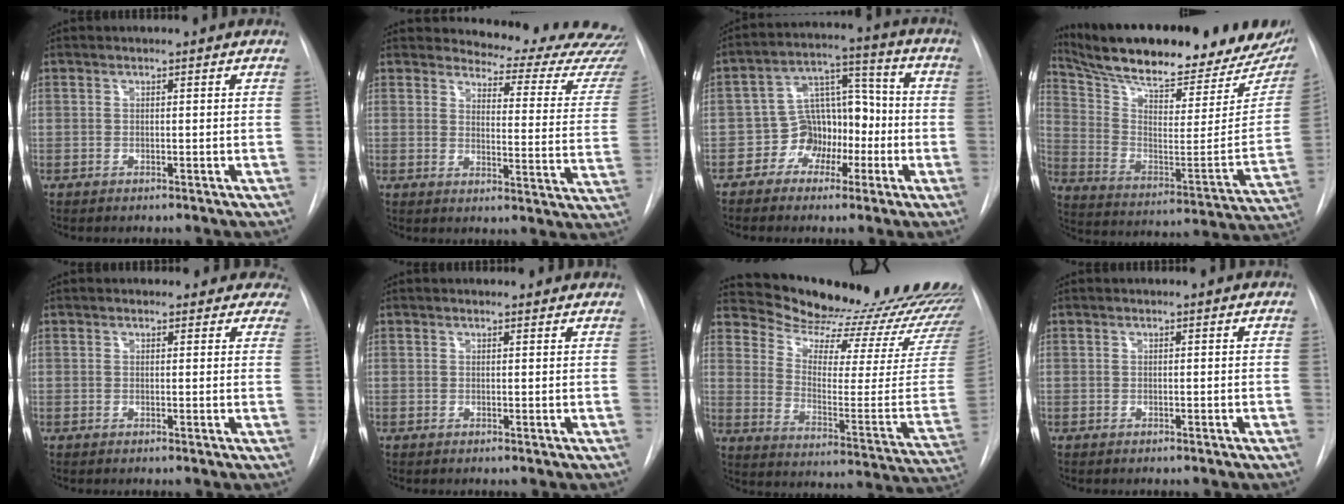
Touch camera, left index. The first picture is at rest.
{"total": 18.3, "force": [17.8, 3.1, 3.3], "torque": [-0.016, -0.113, 0.180]}
{"total": 8.6, "force": [-3.2, 6.8, 4.1], "torque": [-0.067, 0.044, -0.052]}
{"total": 28.0, "force": [23.6, 5.9, 13.8], "torque": [-0.225, -0.044, 0.333]}
{"total": 6.3, "force": [5.5, 3.0, 0.5], "torque": [0.034, -0.005, 0.035]}
{"total": 2.9, "force": [2.7, 0.9, 0.5], "torque": [-0.007, 0.011, 0.023]}
{"total": 25.4, "force": [24.5, 2.8, 5.8], "torque": [-0.090, -0.134, 0.308]}
{"total": 0.0}